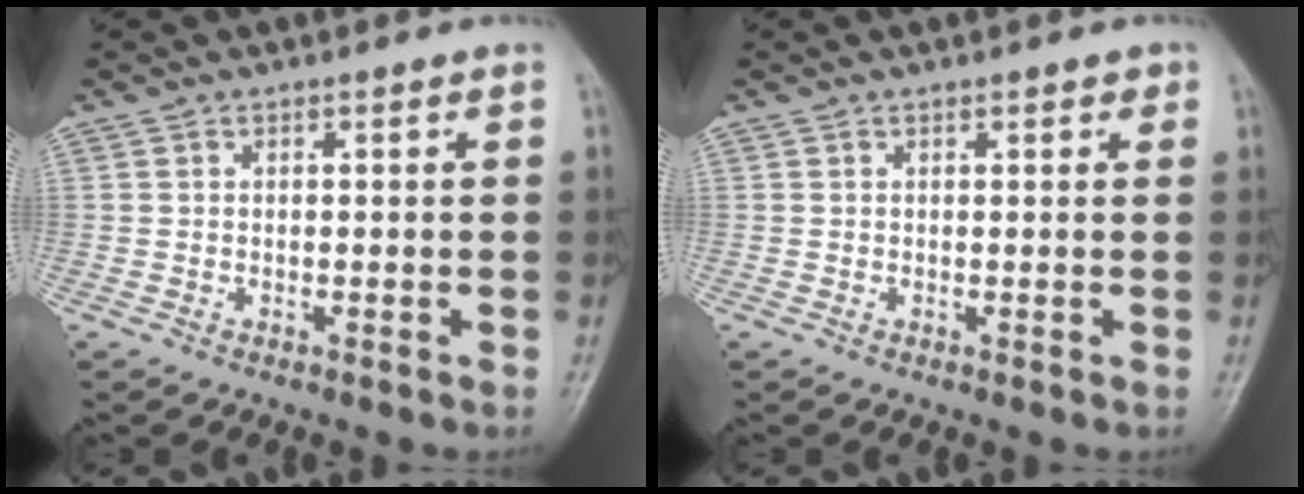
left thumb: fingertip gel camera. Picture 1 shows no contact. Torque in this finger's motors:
{"motor_torque": [-0.07, -0.01, -0.14, -0.06, 0.01]}